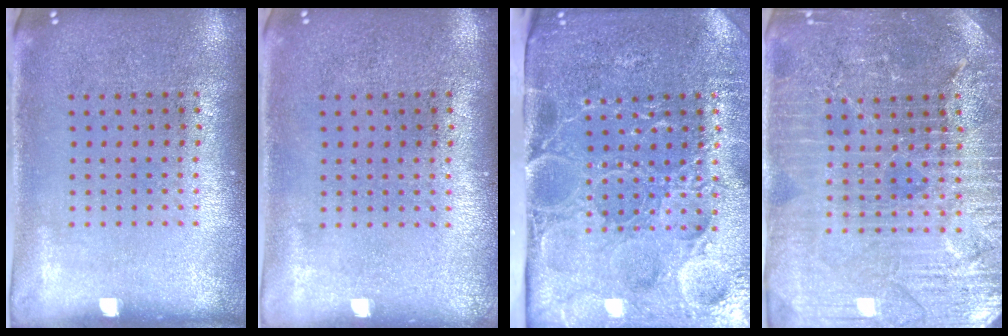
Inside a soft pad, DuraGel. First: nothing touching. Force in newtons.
{"total": 0.0}
{"total": 5.0, "press": 4.2, "slide": 2.6}
{"total": 4.5, "press": 4.2, "slide": 1.5}